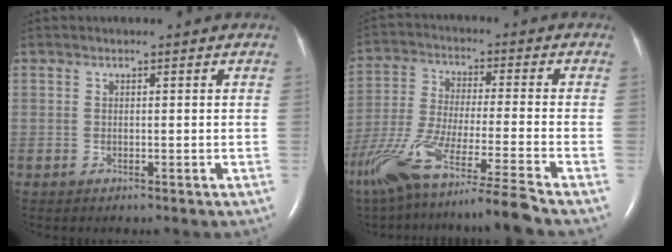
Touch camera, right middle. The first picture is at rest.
{"total": 17.3, "force": [-13.7, -1.8, 10.4], "torque": [-0.220, -0.053, -0.245]}